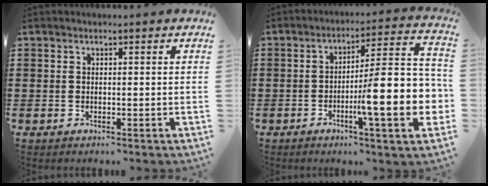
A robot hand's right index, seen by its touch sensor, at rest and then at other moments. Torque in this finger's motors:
{"motor_torque": [1.50, -0.64, 1.05, 0.21]}